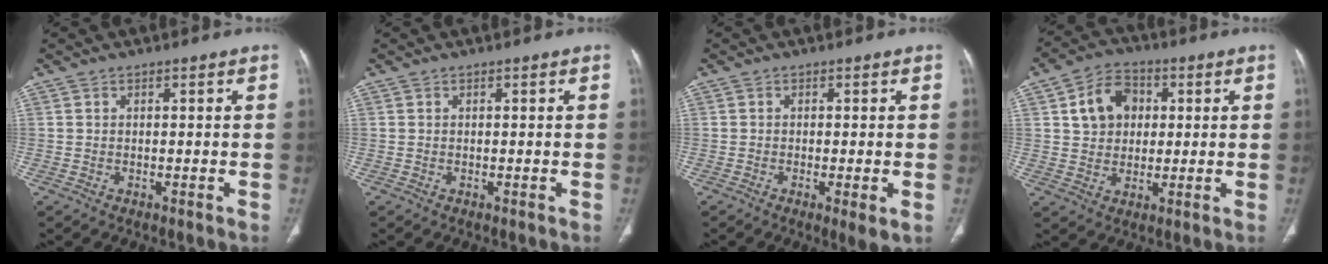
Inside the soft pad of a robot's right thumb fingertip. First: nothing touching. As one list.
[{"total": 0.0}, {"total": 3.5, "force": [-1.0, 0.6, 3.3], "torque": [-0.061, -0.013, -0.019]}, {"total": 9.6, "force": [2.3, 7.7, 5.3], "torque": [-0.061, 0.004, 0.036]}]